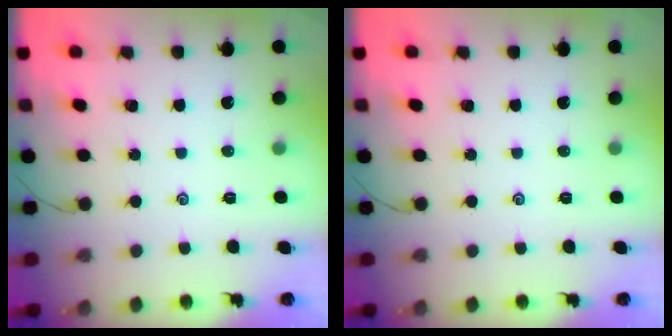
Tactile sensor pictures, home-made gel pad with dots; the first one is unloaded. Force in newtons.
{"total": 0.0}